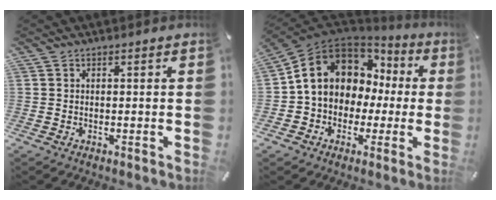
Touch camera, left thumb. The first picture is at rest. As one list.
[{"total": 12.2, "force": [3.0, 10.3, 5.8], "torque": [-0.122, -0.016, 0.061]}]